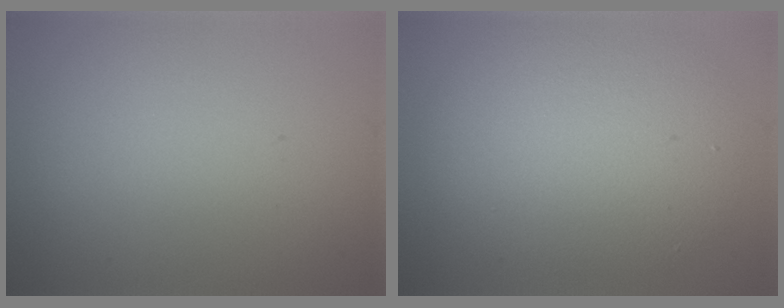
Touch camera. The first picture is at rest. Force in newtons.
{"total": 6.9, "press": 6.9, "slide": 0.5}